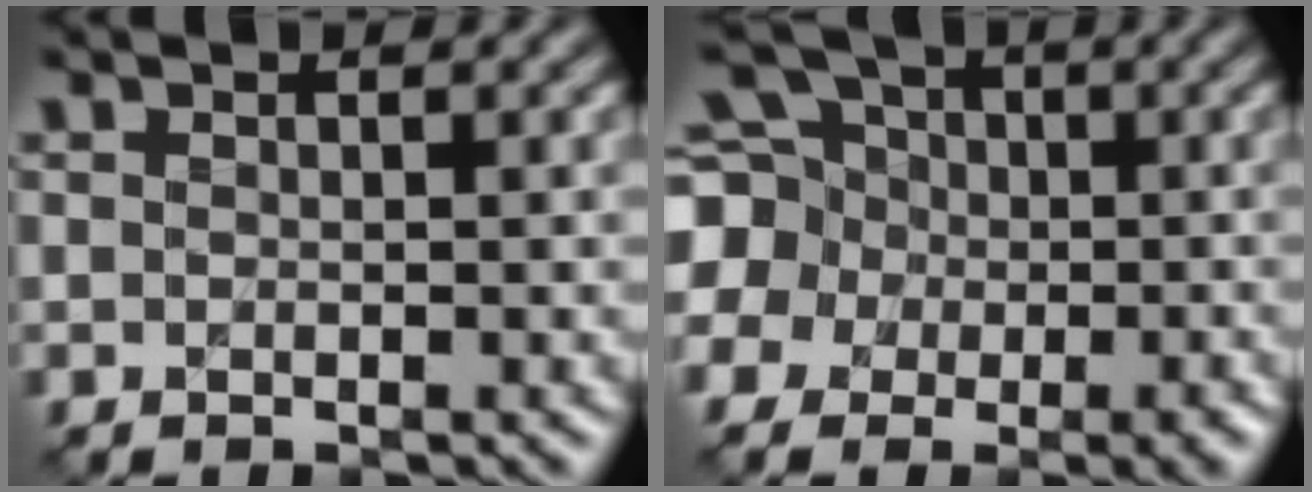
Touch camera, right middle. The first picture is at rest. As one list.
[{"total": 12.1, "force": [-0.4, 10.9, 5.1], "torque": [-0.137, 0.010, -0.038]}]